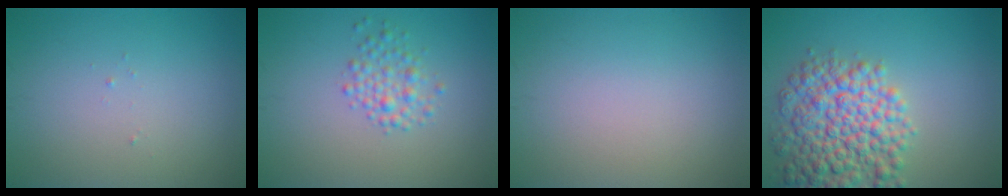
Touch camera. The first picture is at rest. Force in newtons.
{"total": 2.2, "press": 2.2, "slide": 0.1}
{"total": 0.0}
{"total": 8.4, "press": 8.4, "slide": 0.3}